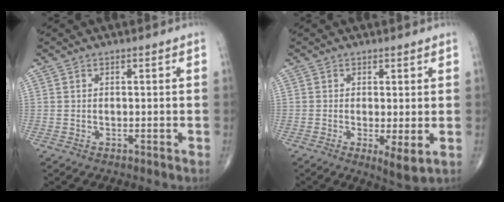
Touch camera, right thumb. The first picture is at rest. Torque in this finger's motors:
{"motor_torque": [-0.03, 0.23, -0.32, -0.13, 0.01]}